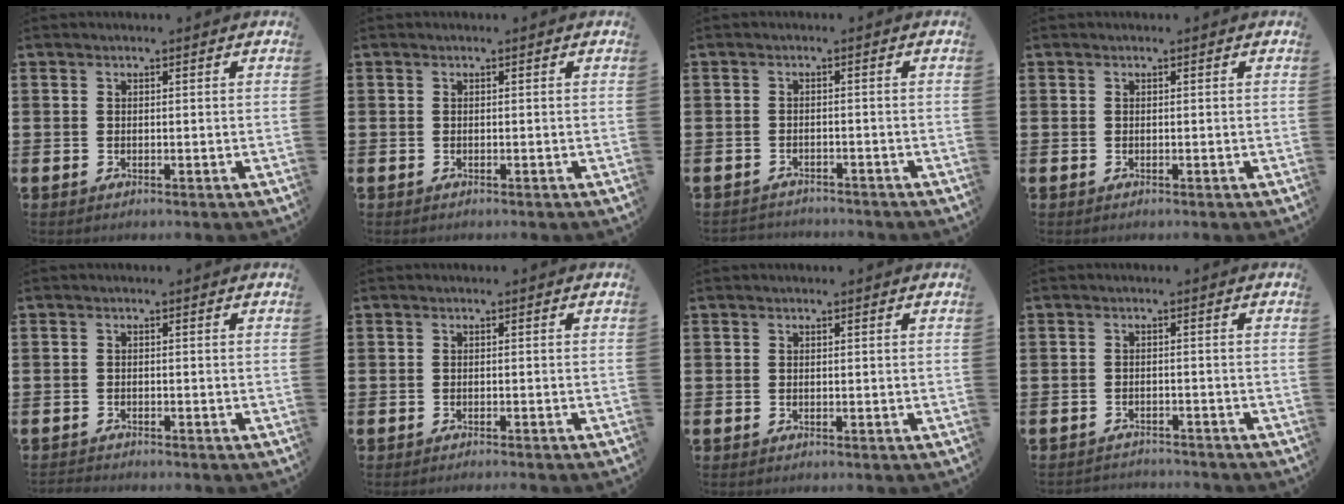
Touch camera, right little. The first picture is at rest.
{"total": 0.0}
{"total": 1.5, "force": [-1.5, 0.0, -0.2], "torque": [-0.001, 0.003, -0.033]}
{"total": 0.0}
{"total": 0.9, "force": [-0.9, 0.0, -0.1], "torque": [-0.002, -0.001, -0.018]}
{"total": 0.6, "force": [-0.5, -0.2, 0.1], "torque": [-0.001, -0.001, -0.012]}
{"total": 0.0}
{"total": 1.7, "force": [-1.7, 0.0, -0.2], "torque": [-0.002, 0.003, -0.037]}